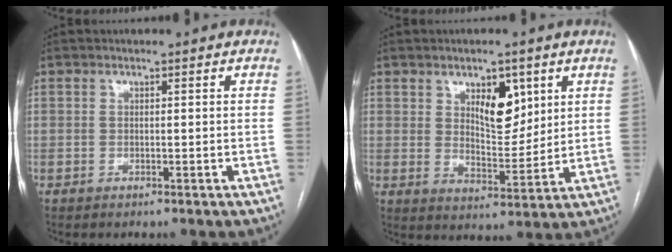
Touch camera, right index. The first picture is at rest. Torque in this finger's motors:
{"motor_torque": [0.16, 0.27, 0.23, 0.05]}